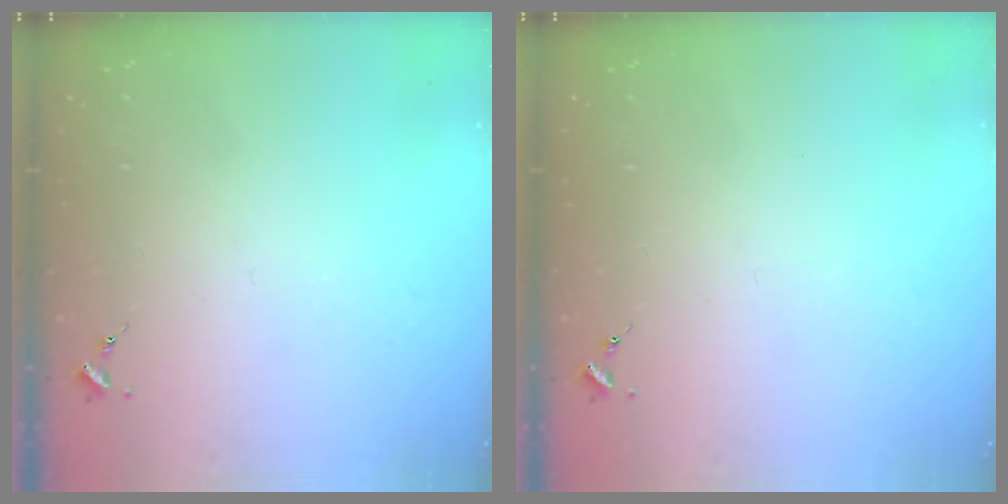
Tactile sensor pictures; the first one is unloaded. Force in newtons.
{"total": 0.0}